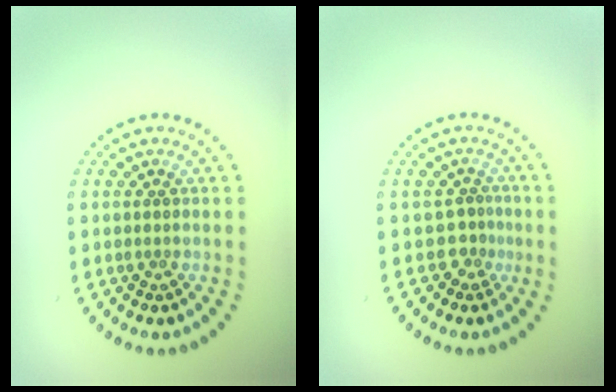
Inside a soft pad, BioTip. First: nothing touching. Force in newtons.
{"total": 1.5, "press": 1.1, "slide": 1.1}